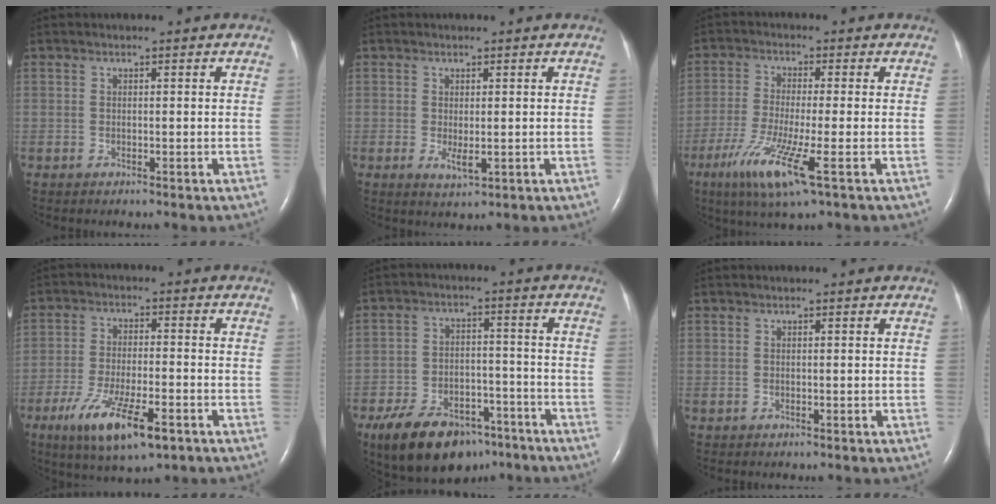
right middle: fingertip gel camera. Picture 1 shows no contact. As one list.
[{"total": 2.4, "force": [-0.4, 0.8, 2.2], "torque": [-0.042, -0.008, 0.001]}, {"total": 9.5, "force": [-4.4, 0.3, 8.4], "torque": [-0.175, -0.031, -0.081]}, {"total": 11.3, "force": [-5.9, 2.8, 9.2], "torque": [-0.173, -0.023, -0.094]}, {"total": 14.4, "force": [-10.1, 7.2, 7.3], "torque": [-0.128, 0.005, -0.159]}, {"total": 0.0}]